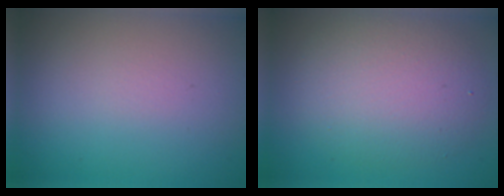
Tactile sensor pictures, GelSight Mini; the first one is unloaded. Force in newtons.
{"total": 5.3, "press": 5.3, "slide": 0.6}